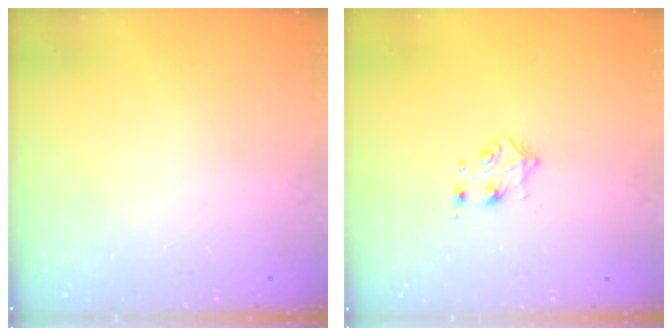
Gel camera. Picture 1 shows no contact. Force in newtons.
{"total": 5.2, "press": 5.2, "slide": 0.5}